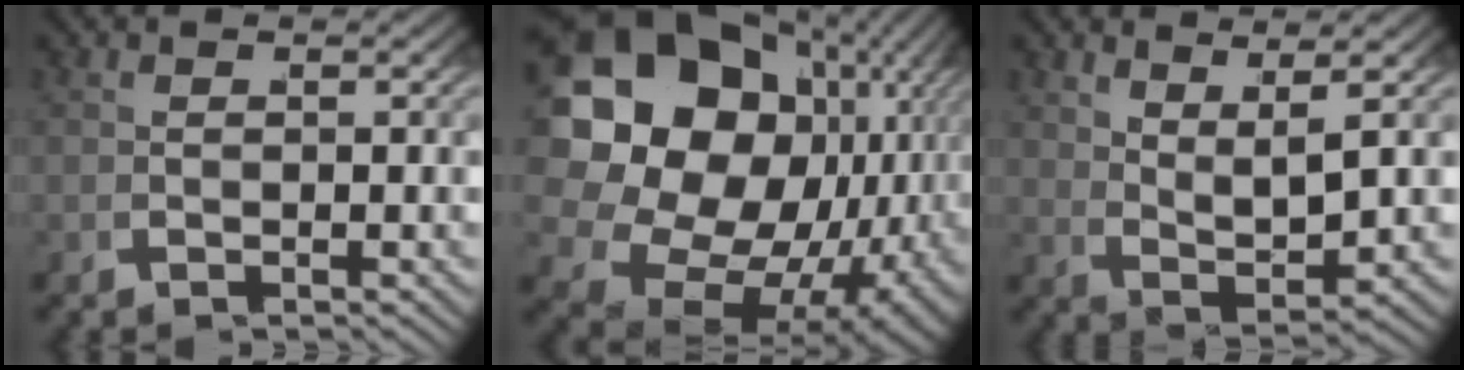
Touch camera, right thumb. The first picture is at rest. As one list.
[{"total": 26.7, "force": [-0.9, 19.5, 18.3], "torque": [-0.355, -0.054, 0.009]}, {"total": 3.6, "force": [1.8, 1.2, 2.9], "torque": [-0.055, -0.004, 0.042]}]